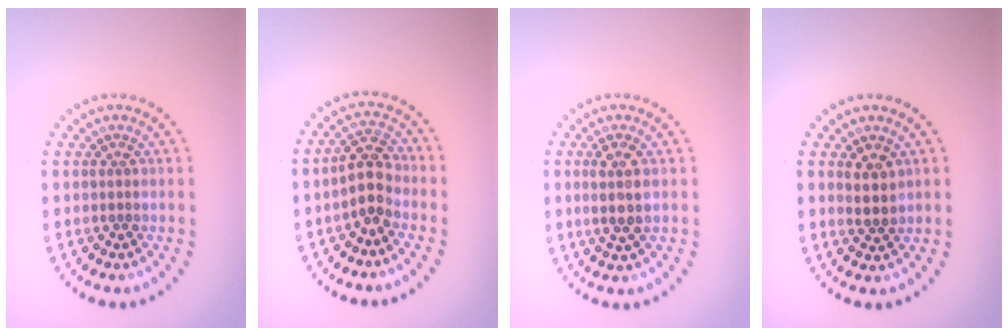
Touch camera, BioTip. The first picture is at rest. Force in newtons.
{"total": 3.0, "press": 2.8, "slide": 1.1}
{"total": 2.3, "press": 2.1, "slide": 0.9}
{"total": 2.1, "press": 1.9, "slide": 0.9}